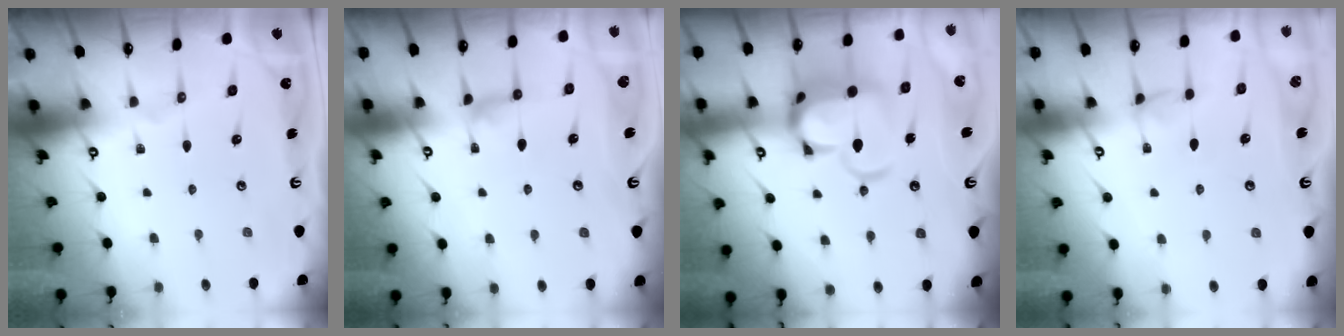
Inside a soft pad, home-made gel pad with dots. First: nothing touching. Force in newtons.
{"total": 0.8, "press": 0.5, "slide": 0.7}
{"total": 10.8, "press": 10.7, "slide": 1.7}
{"total": 2.3, "press": 2.2, "slide": 0.3}